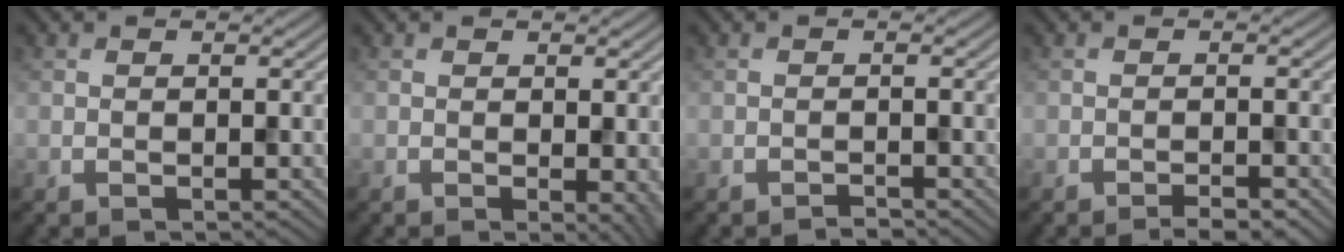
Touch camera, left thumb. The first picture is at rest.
{"total": 2.1, "force": [-0.1, 0.5, 2.0], "torque": [-0.023, -0.008, 0.000]}
{"total": 0.9, "force": [-0.8, 0.0, 0.3], "torque": [-0.003, 0.002, -0.019]}
{"total": 1.8, "force": [-1.4, 0.2, 1.1], "torque": [-0.015, 0.002, -0.024]}